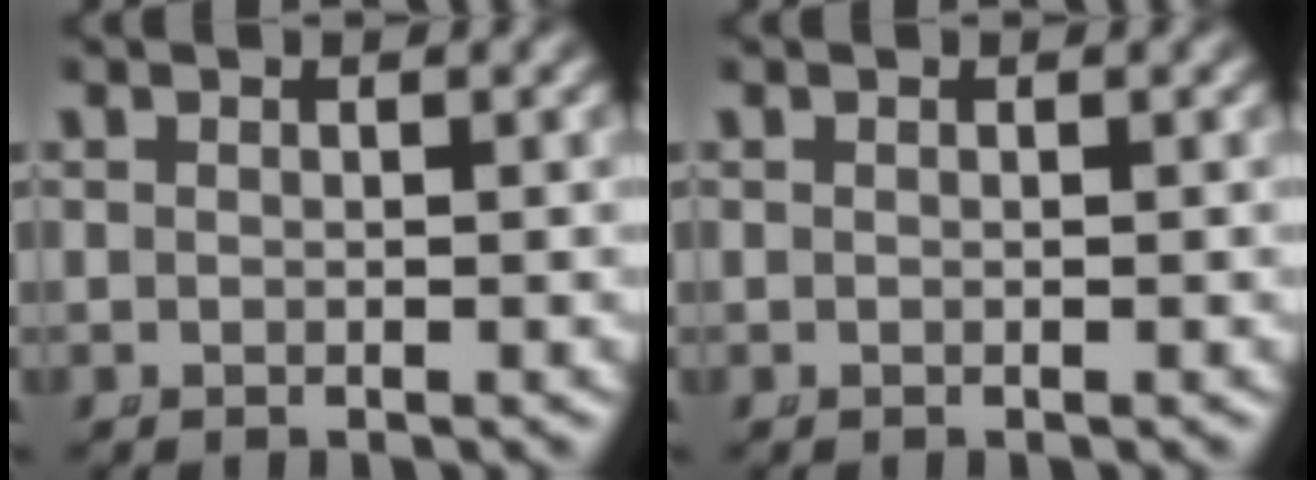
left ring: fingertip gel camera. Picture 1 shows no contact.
{"total": 0.0}